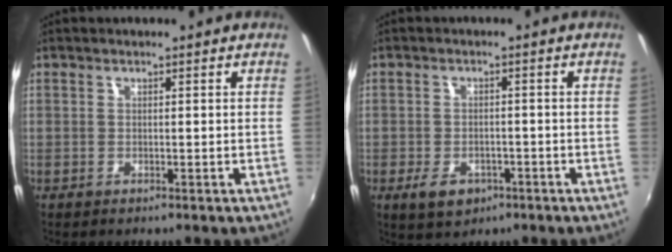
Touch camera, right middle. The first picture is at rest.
{"total": 5.6, "force": [-2.9, 3.5, 3.2], "torque": [-0.077, -0.008, -0.041]}